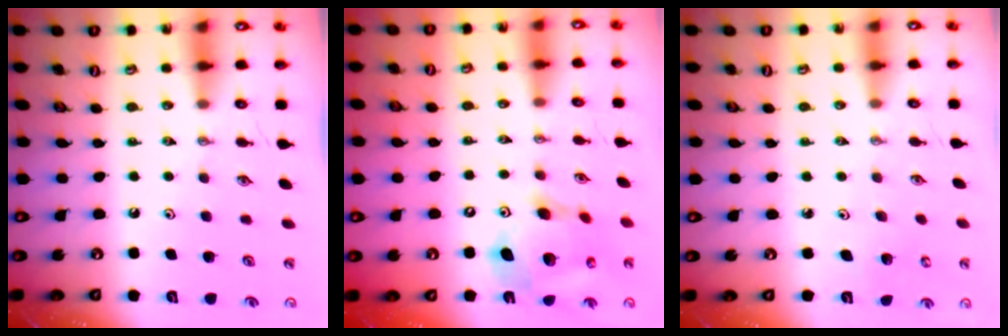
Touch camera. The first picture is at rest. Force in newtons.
{"total": 15.6, "press": 15.4, "slide": 2.8}
{"total": 2.8, "press": 2.8, "slide": 0.2}